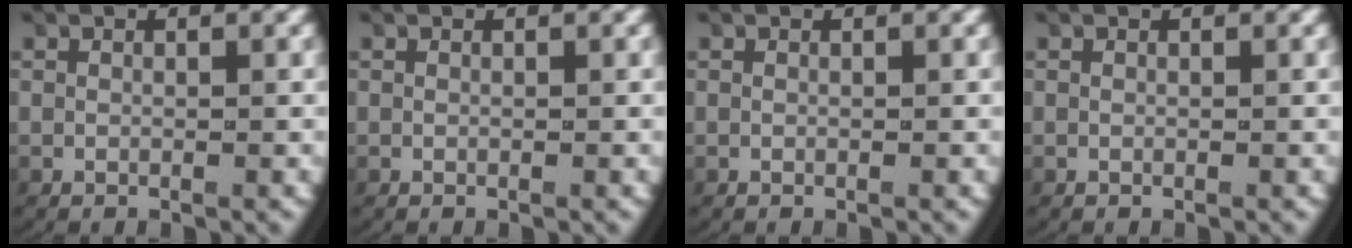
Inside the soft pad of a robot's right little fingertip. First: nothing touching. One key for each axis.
{"total": 0.0}
{"total": 0.0}
{"total": 0.0}